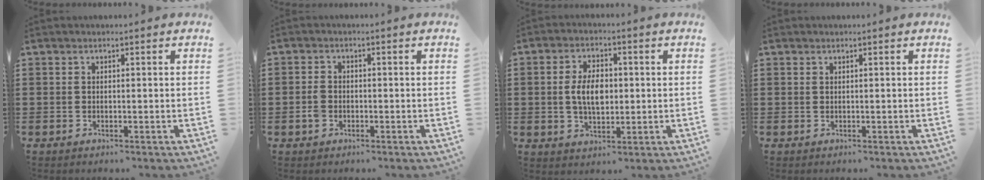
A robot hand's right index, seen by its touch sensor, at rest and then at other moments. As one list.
[{"total": 2.0, "force": [-0.7, 1.5, 1.2], "torque": [-0.032, 0.000, -0.017]}, {"total": 6.0, "force": [0.2, 3.4, 5.0], "torque": [-0.106, 0.003, -0.005]}, {"total": 0.0}]